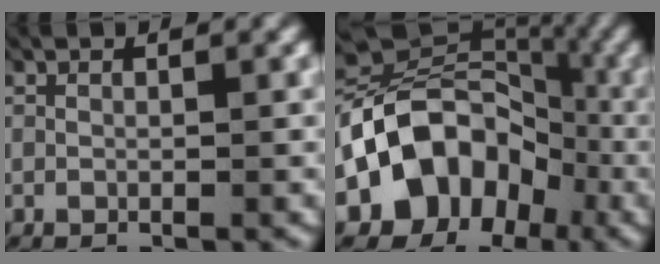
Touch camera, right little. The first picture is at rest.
{"total": 16.9, "force": [-4.4, 13.6, 9.0], "torque": [-0.184, -0.046, -0.057]}